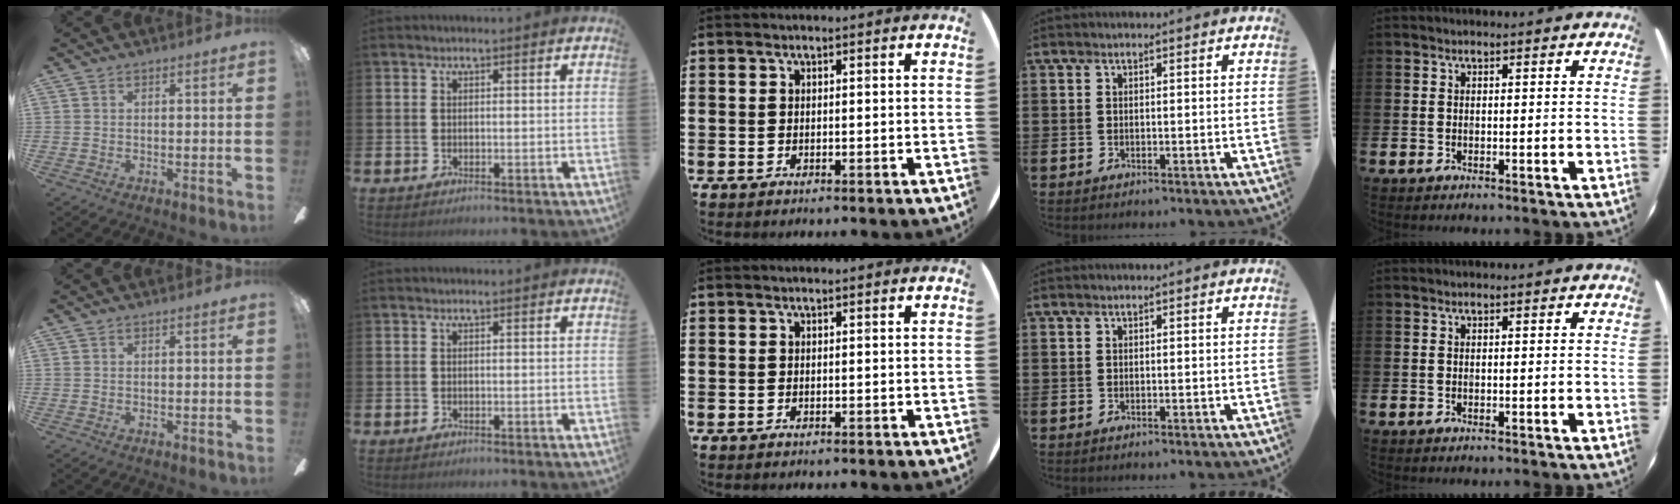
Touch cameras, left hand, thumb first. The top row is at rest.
{}